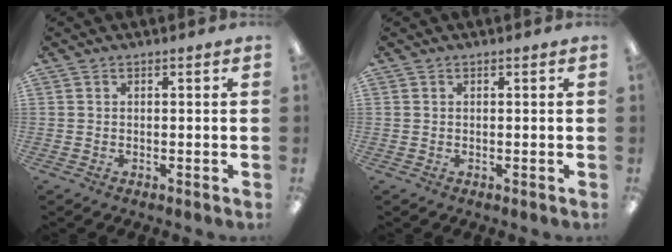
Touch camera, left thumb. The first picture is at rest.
{"total": 0.0}